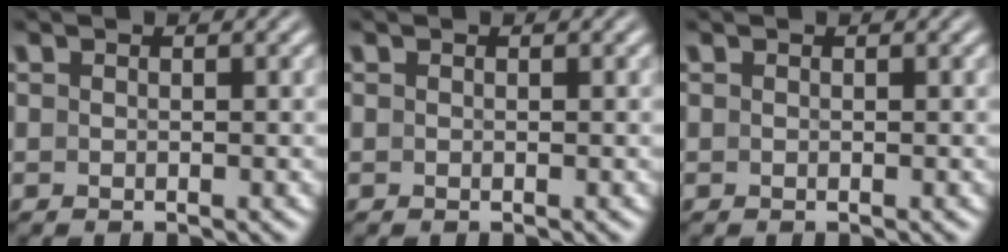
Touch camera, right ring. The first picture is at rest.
{"total": 0.0}
{"total": 0.0}